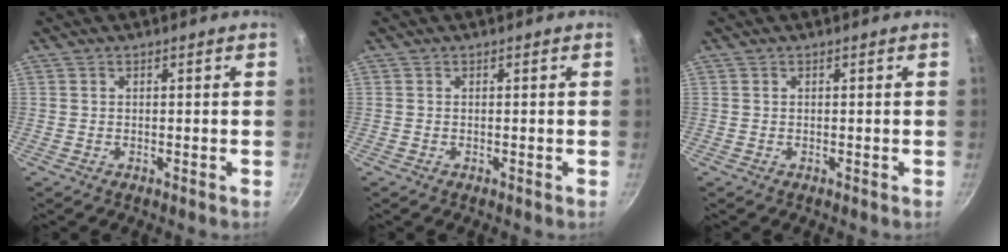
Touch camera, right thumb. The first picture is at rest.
{"total": 0.0}
{"total": 0.0}